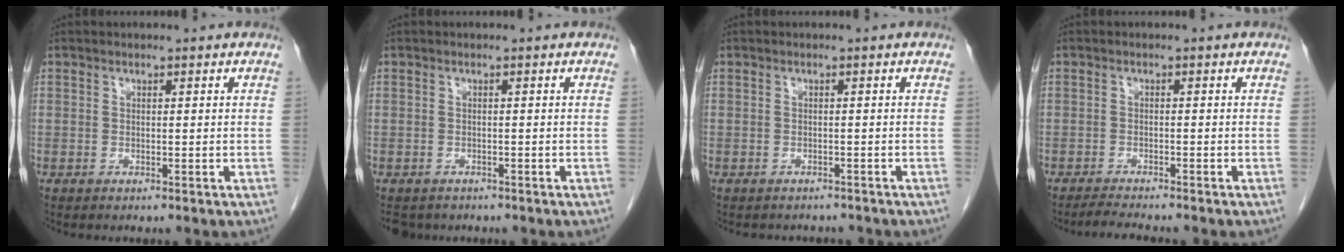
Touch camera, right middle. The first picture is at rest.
{"total": 4.2, "force": [-3.3, 2.5, 0.8], "torque": [-0.006, -0.001, -0.047]}
{"total": 3.5, "force": [-3.2, 1.4, 0.3], "torque": [-0.008, -0.002, -0.038]}
{"total": 3.5, "force": [-3.2, -0.1, 1.3], "torque": [-0.027, -0.014, -0.052]}